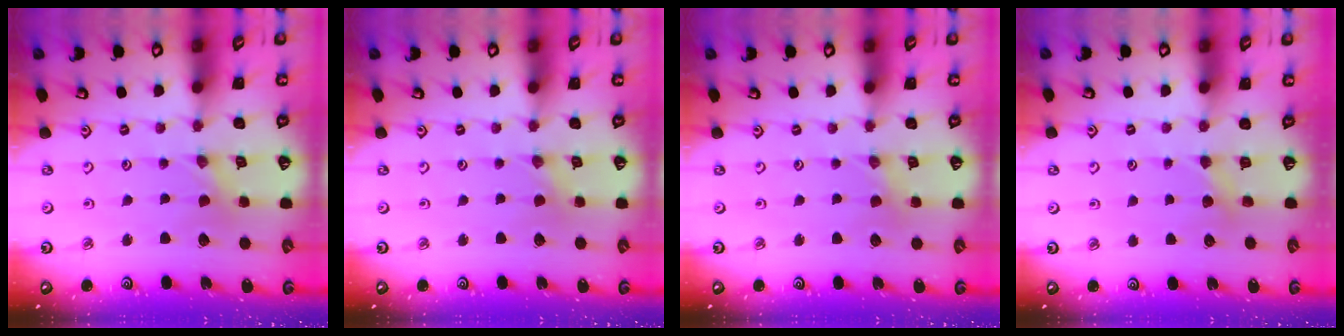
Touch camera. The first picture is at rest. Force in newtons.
{"total": 0.9, "press": 0.9, "slide": 0.2}
{"total": 1.1, "press": 1.0, "slide": 0.3}
{"total": 3.9, "press": 3.9, "slide": 0.5}